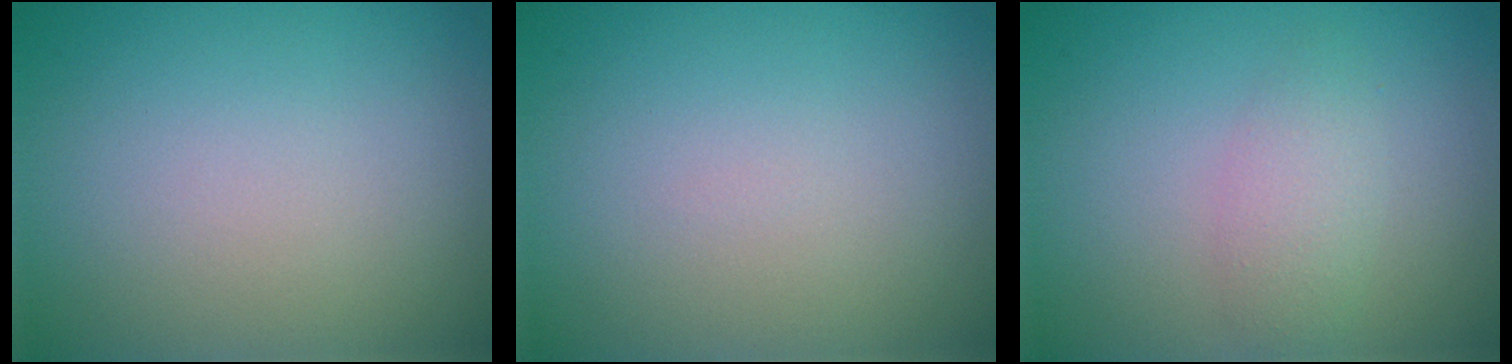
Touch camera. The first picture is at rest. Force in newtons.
{"total": 0.0}
{"total": 1.9, "press": 1.9, "slide": 0.1}